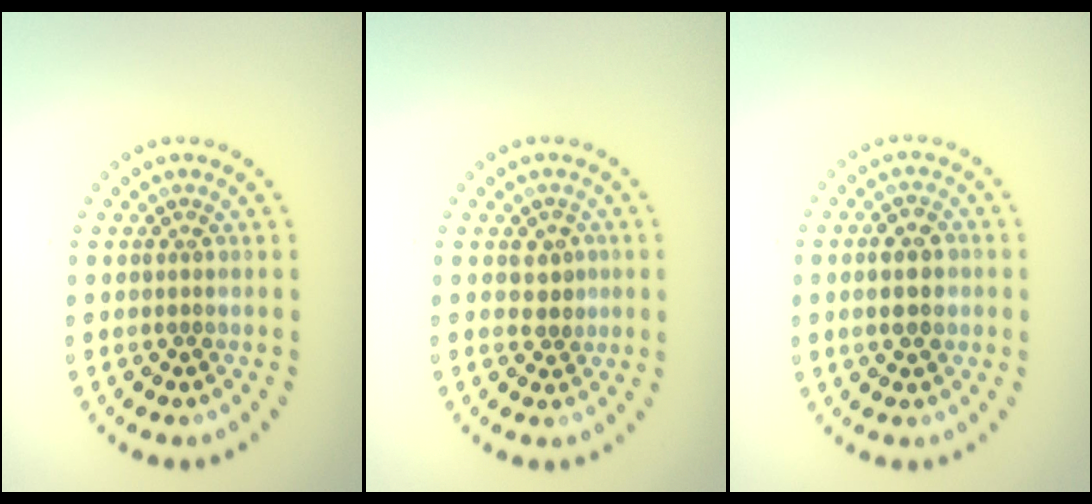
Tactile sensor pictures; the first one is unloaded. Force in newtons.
{"total": 1.8, "press": 1.7, "slide": 0.7}
{"total": 2.9, "press": 2.9, "slide": 0.2}